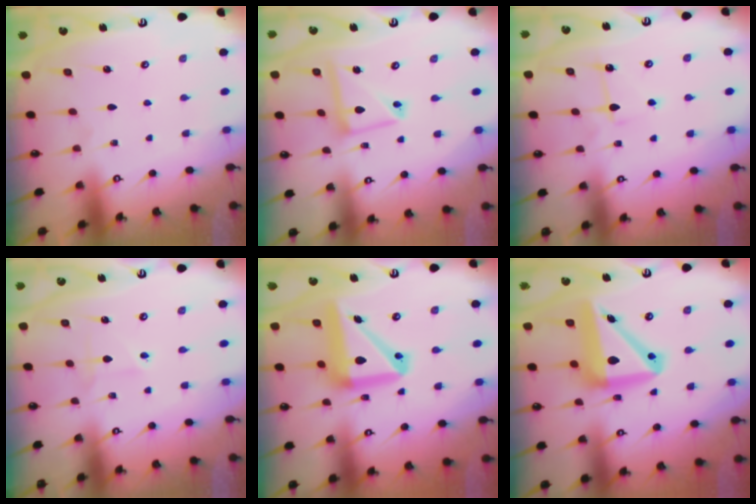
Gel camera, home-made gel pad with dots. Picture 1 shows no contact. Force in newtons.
{"total": 11.0, "press": 11.0, "slide": 0.9}
{"total": 5.3, "press": 5.2, "slide": 0.7}
{"total": 2.6, "press": 2.5, "slide": 0.9}
{"total": 16.6, "press": 16.4, "slide": 2.4}
{"total": 15.4, "press": 15.1, "slide": 2.9}